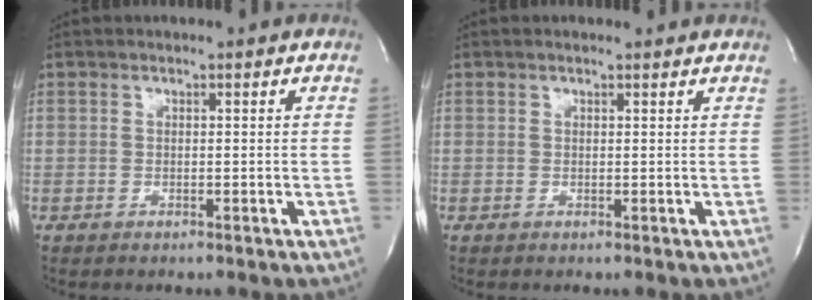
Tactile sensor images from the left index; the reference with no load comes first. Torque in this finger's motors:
{"motor_torque": [0.37, -0.97, -0.04, 0.00]}